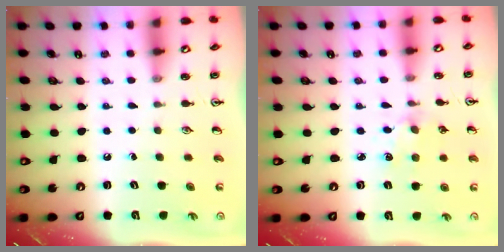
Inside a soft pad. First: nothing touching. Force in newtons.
{"total": 3.4, "press": 3.4, "slide": 0.4}